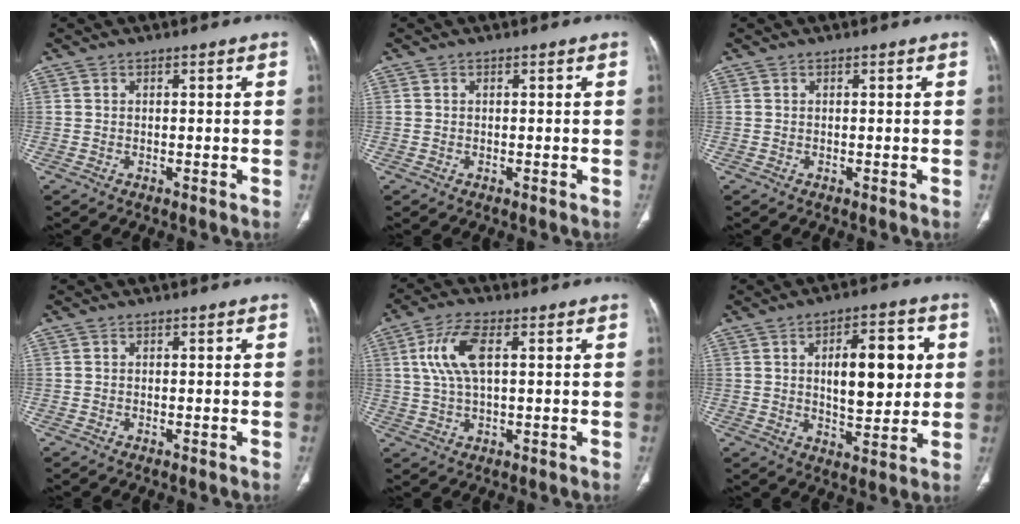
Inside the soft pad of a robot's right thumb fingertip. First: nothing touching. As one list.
[{"total": 0.0}, {"total": 0.0}, {"total": 0.0}, {"total": 8.6, "force": [2.2, 3.5, 7.5], "torque": [-0.167, 0.007, 0.042]}, {"total": 13.6, "force": [2.7, 6.1, 11.8], "torque": [-0.142, -0.004, 0.045]}]